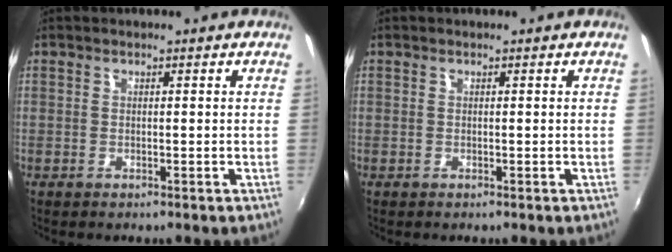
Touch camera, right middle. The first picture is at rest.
{"total": 0.0}